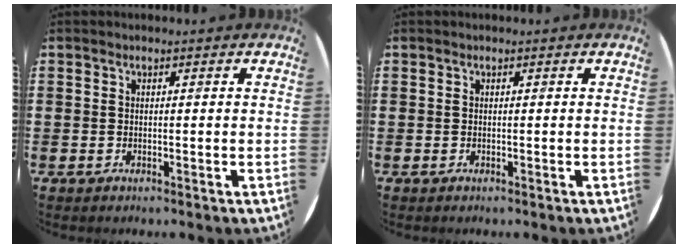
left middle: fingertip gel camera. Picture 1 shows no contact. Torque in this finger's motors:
{"motor_torque": [0.00, -0.05, 0.00, 0.00]}